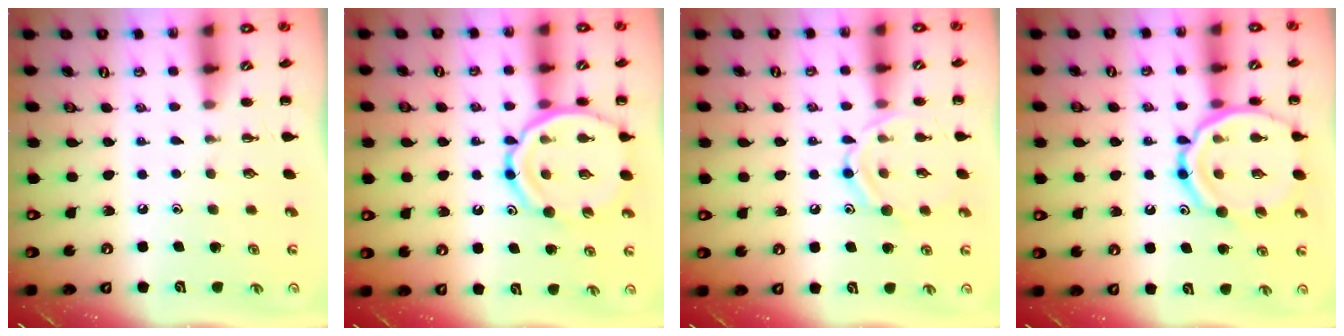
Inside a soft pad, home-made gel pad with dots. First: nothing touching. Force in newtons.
{"total": 15.1, "press": 14.8, "slide": 2.7}
{"total": 11.9, "press": 11.9, "slide": 0.8}
{"total": 17.8, "press": 17.7, "slide": 1.9}